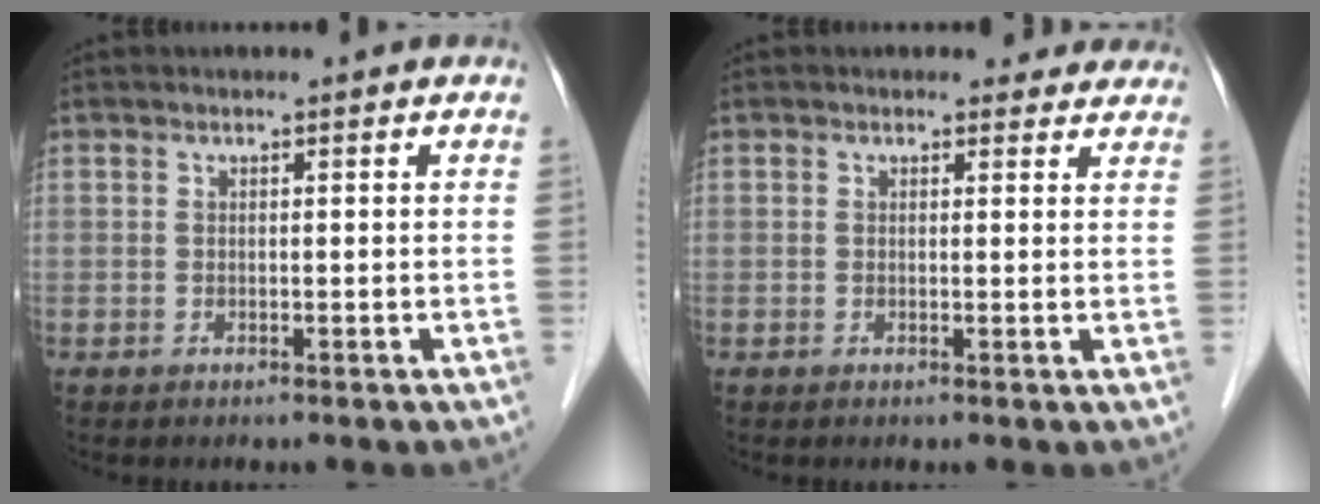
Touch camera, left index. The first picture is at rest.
{"total": 3.4, "force": [3.0, 1.6, 0.2], "torque": [0.012, -0.001, 0.016]}